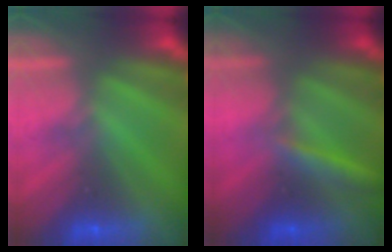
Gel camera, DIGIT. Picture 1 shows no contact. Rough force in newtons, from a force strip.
{"total": 2.9}